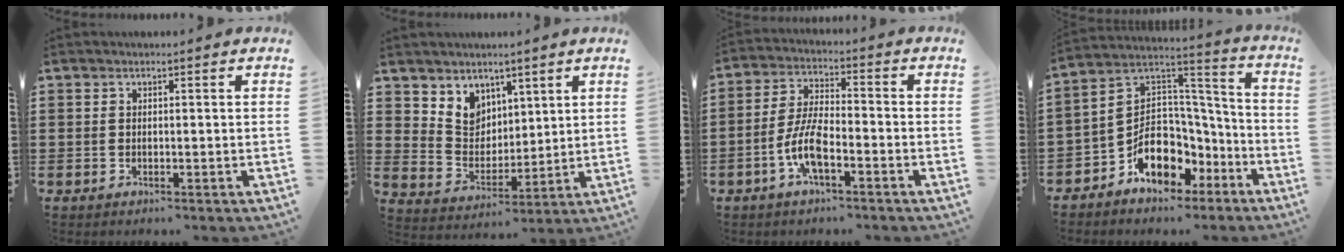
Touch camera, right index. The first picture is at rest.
{"total": 6.1, "force": [4.0, 4.7, 0.0], "torque": [-0.038, -0.022, 0.078]}
{"total": 7.3, "force": [-3.1, 2.4, 6.1], "torque": [-0.150, -0.010, -0.066]}
{"total": 9.5, "force": [-4.2, 7.5, 4.2], "torque": [-0.089, 0.001, -0.072]}